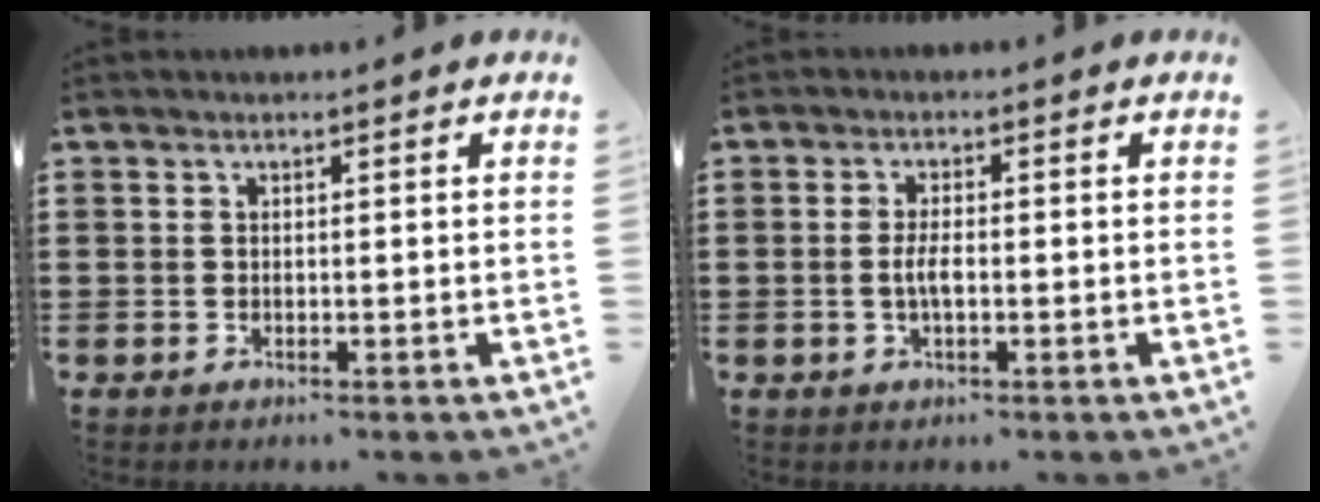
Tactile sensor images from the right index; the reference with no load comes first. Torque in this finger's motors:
{"motor_torque": [0.90, 0.41, 0.38, 0.09]}